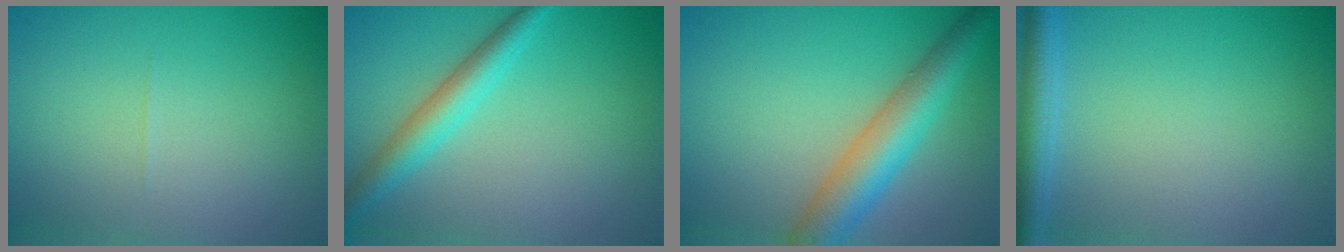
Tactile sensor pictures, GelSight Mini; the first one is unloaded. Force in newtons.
{"total": 3.4, "press": 3.4, "slide": 0.1}
{"total": 5.8, "press": 5.8, "slide": 0.2}
{"total": 2.8, "press": 2.8, "slide": 0.2}